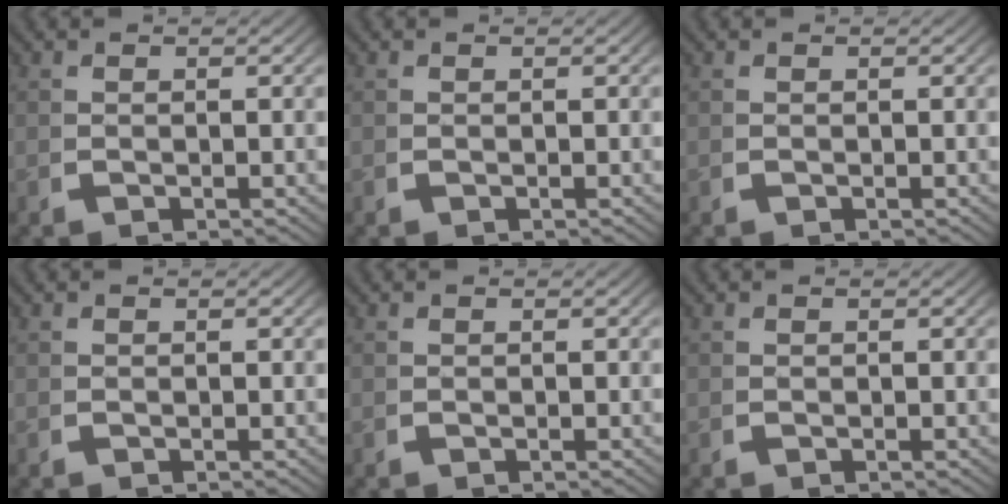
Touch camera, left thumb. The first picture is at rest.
{"total": 0.0}
{"total": 0.0}
{"total": 0.0}
{"total": 0.0}
{"total": 0.0}